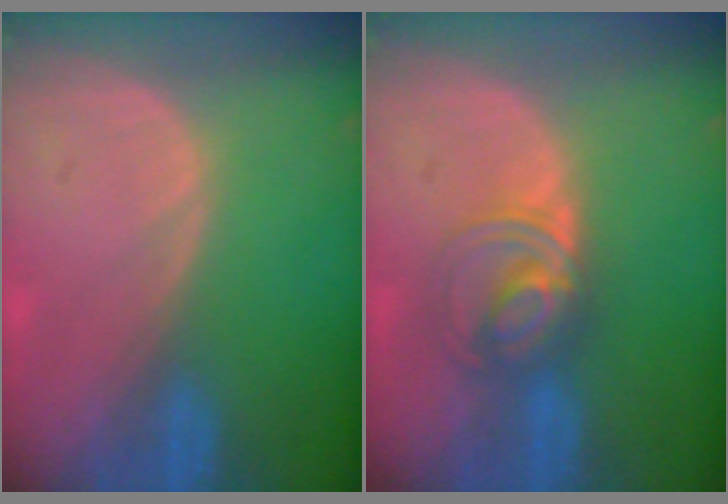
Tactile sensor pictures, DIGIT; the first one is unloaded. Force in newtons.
{"total": 5.5, "press": 5.5, "slide": 0.6}